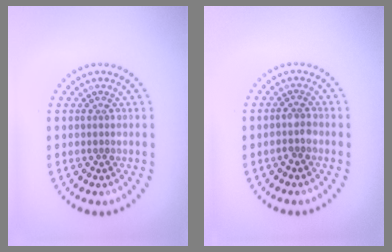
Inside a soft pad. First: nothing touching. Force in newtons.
{"total": 1.5, "press": 1.3, "slide": 0.9}